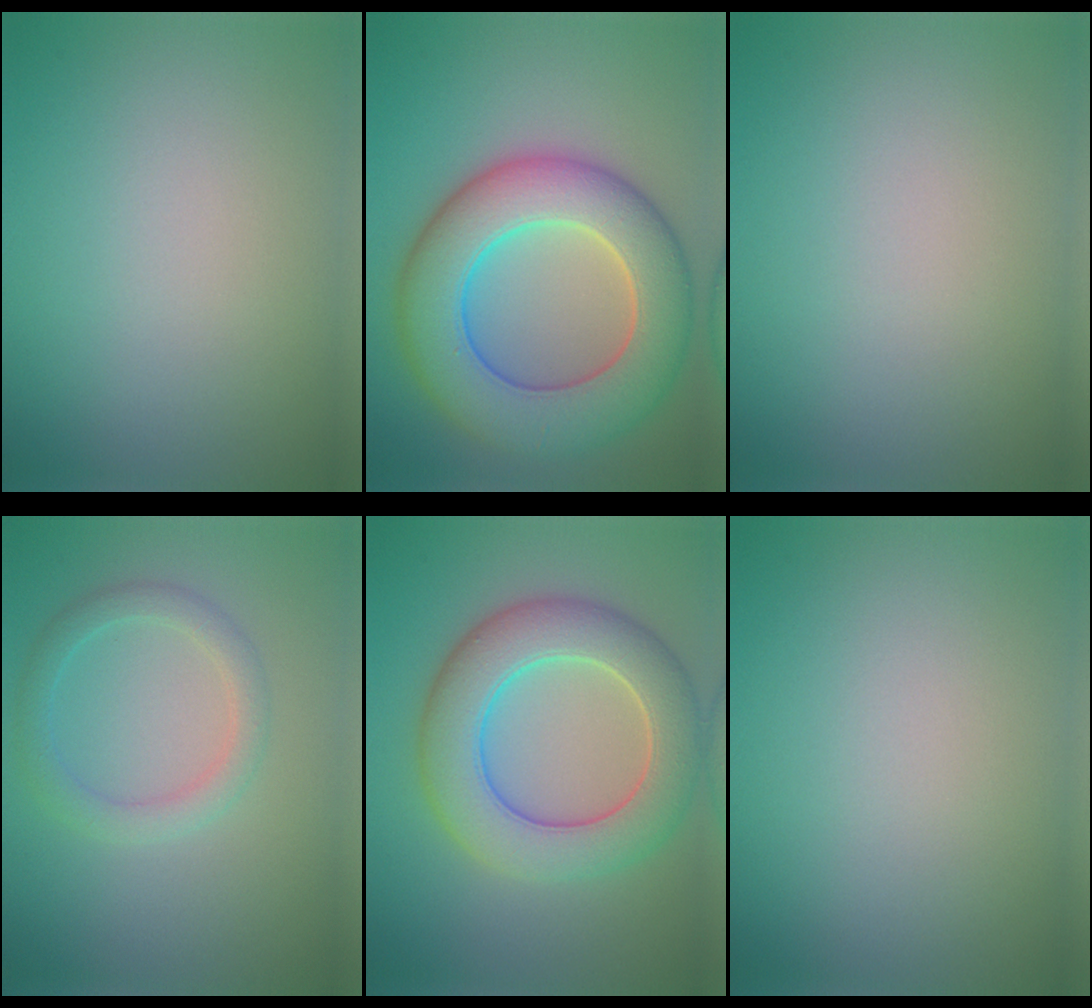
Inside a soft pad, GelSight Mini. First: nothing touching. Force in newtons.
{"total": 10.9, "press": 10.9, "slide": 0.4}
{"total": 0.0}
{"total": 2.6, "press": 2.6, "slide": 0.2}
{"total": 8.4, "press": 8.4, "slide": 0.5}
{"total": 0.0}